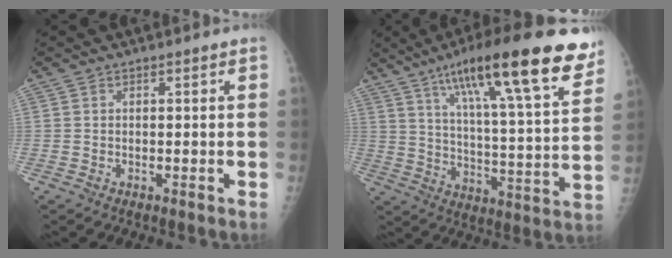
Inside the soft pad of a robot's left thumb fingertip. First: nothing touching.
{"total": 24.9, "force": [15.1, 4.7, 19.3], "torque": [-0.280, -0.036, 0.235]}